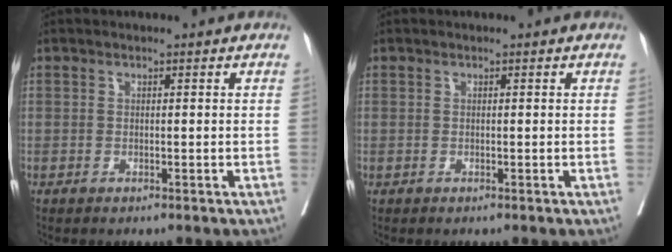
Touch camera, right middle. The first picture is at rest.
{"total": 0.0}